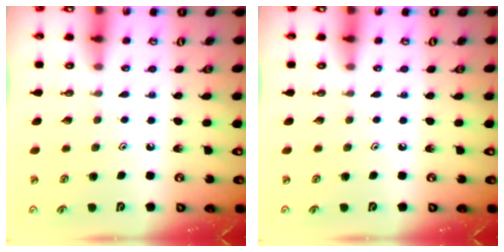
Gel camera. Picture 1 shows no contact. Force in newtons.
{"total": 0.0}